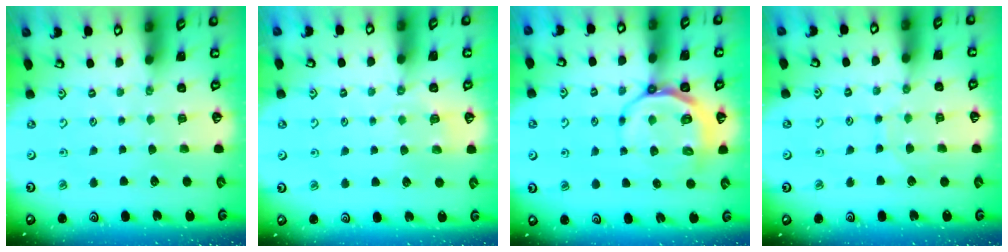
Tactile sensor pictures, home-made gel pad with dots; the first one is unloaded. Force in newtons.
{"total": 2.8, "press": 2.5, "slide": 1.3}
{"total": 8.7, "press": 8.1, "slide": 3.1}
{"total": 7.1, "press": 7.1, "slide": 0.2}